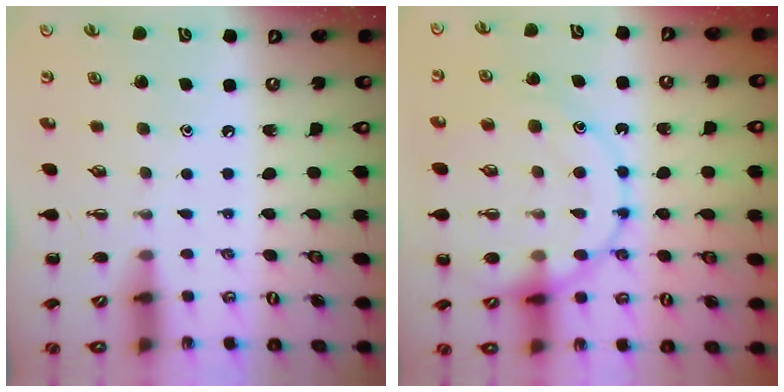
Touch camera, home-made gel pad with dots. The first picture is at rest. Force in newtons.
{"total": 18.2, "press": 18.1, "slide": 2.0}